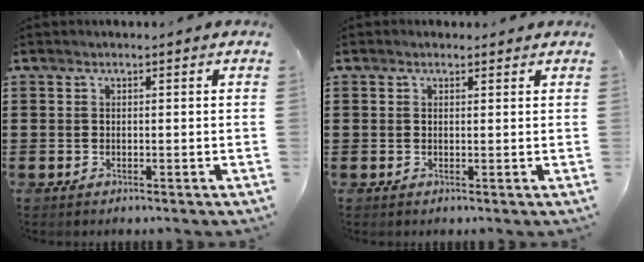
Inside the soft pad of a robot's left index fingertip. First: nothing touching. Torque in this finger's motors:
{"motor_torque": [2.14, 0.00, 0.01, 0.01]}